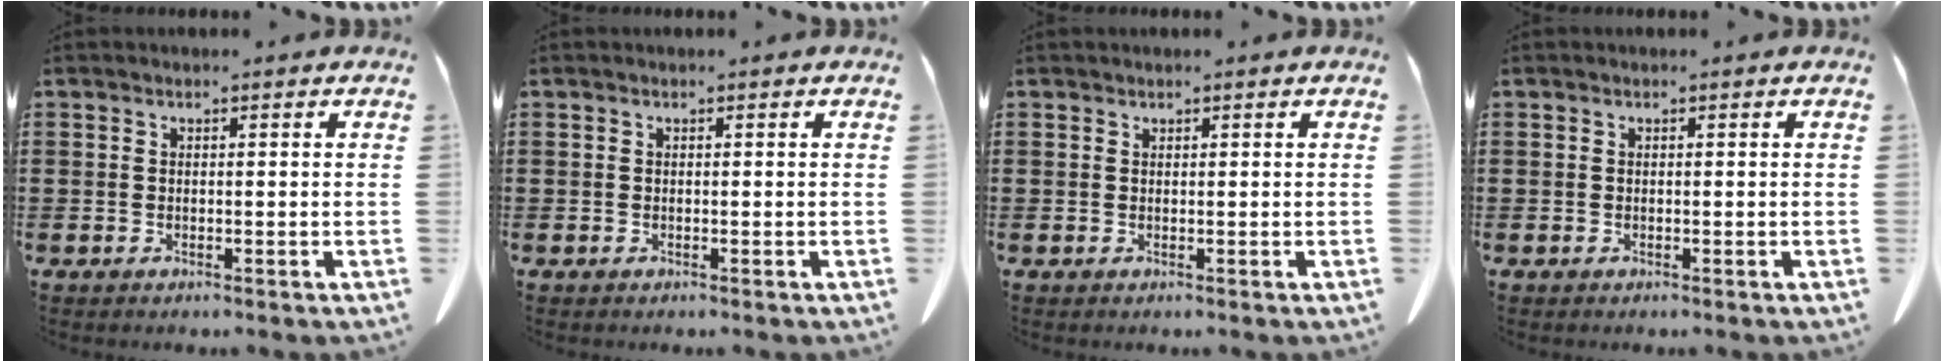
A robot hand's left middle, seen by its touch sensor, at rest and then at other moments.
{"total": 0.0}
{"total": 0.0}
{"total": 0.0}